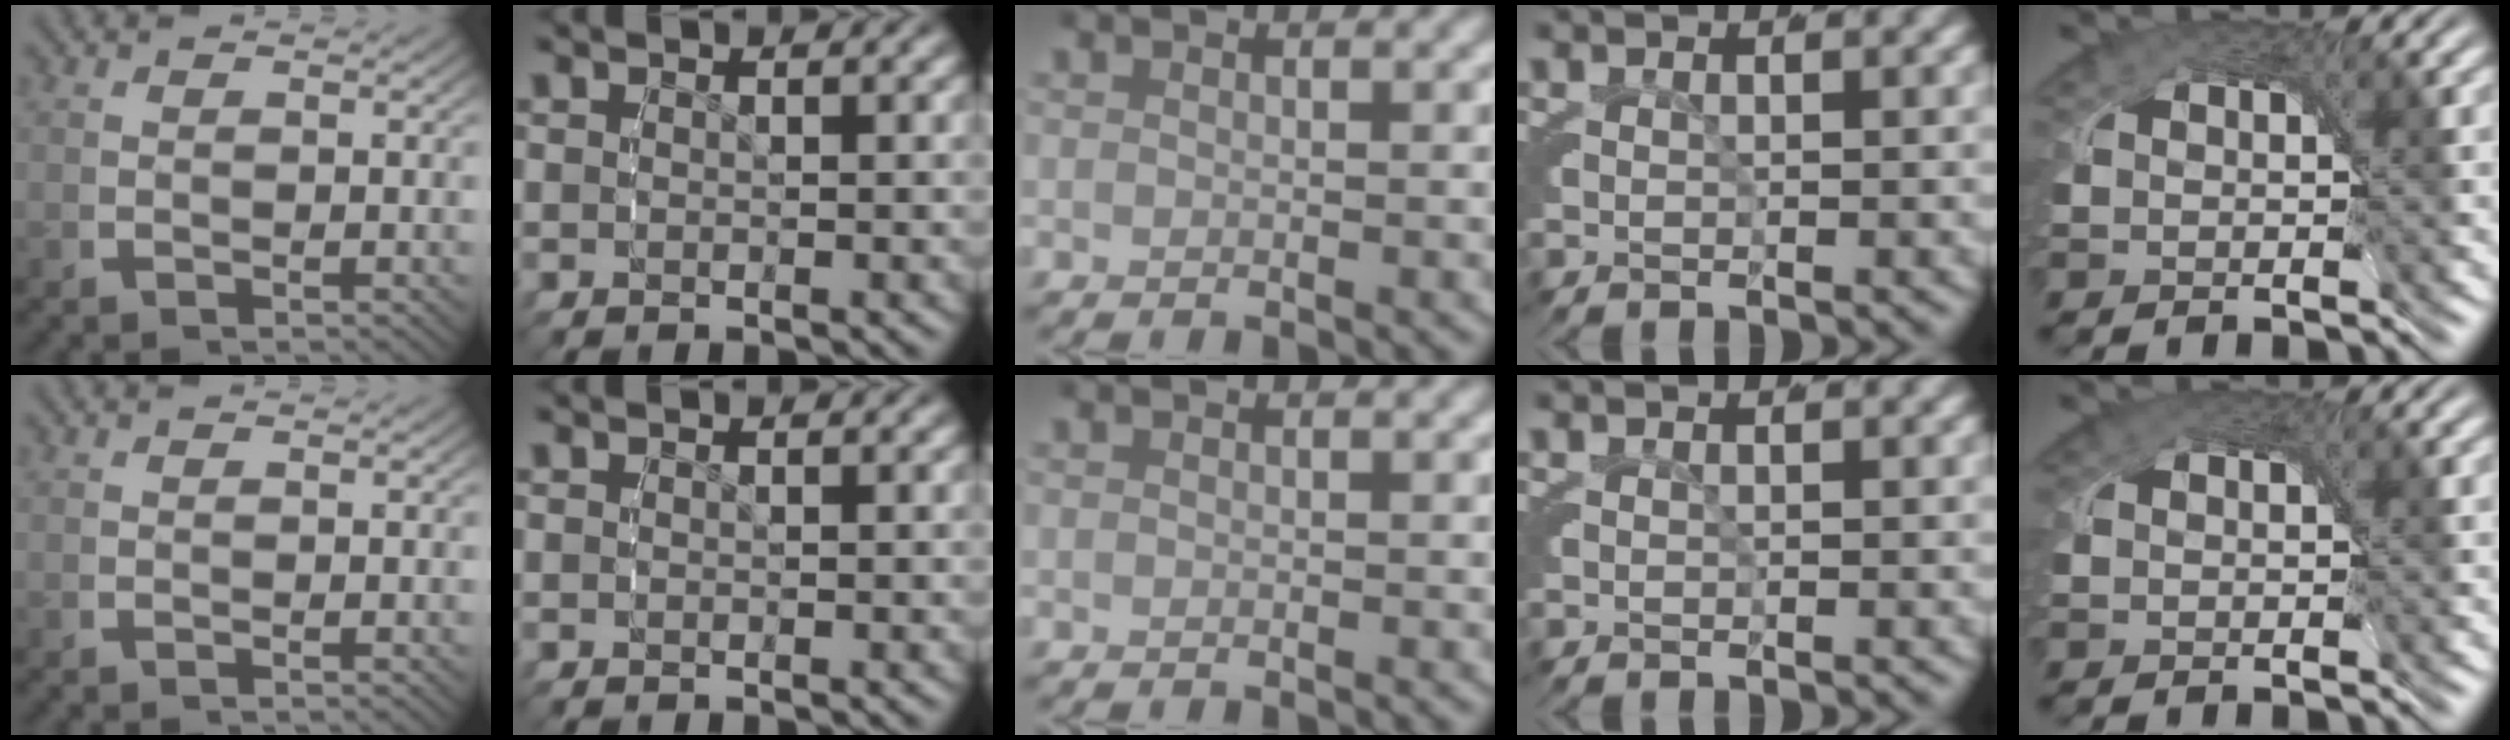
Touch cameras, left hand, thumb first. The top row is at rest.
{"little": {"total": 1.3, "force": [0.6, 0.9, 0.7], "torque": [-0.016, 0.003, 0.005]}}